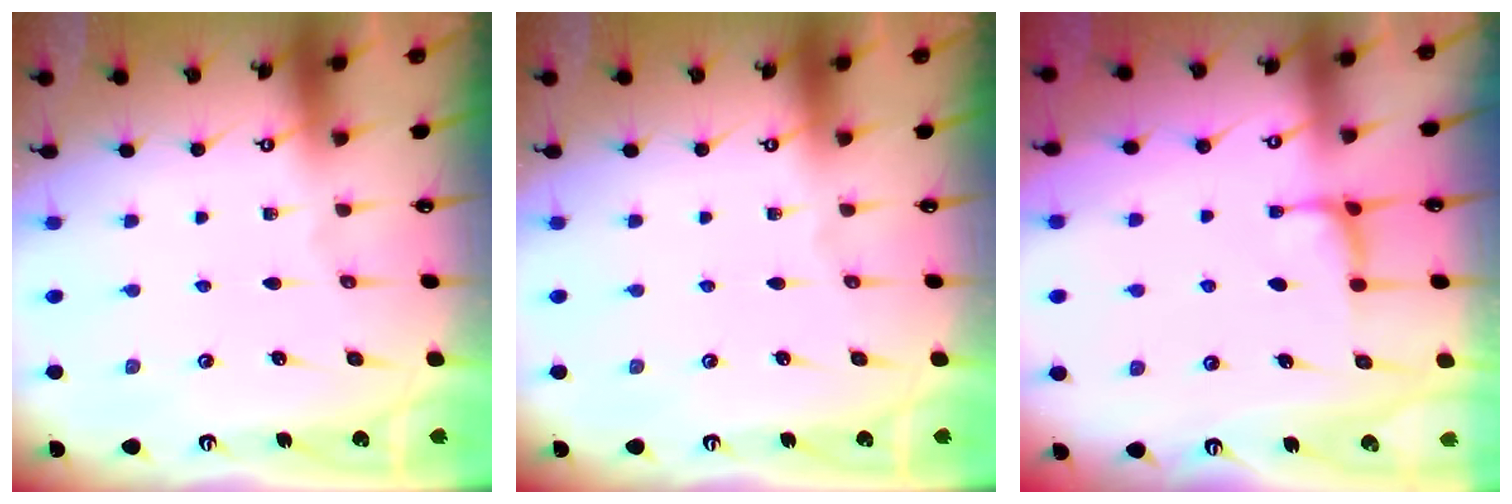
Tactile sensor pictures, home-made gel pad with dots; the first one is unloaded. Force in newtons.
{"total": 0.0}
{"total": 0.7, "press": 0.4, "slide": 0.6}